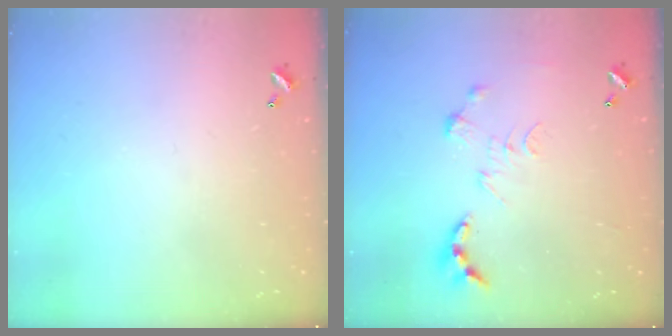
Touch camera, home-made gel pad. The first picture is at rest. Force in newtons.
{"total": 0.0}